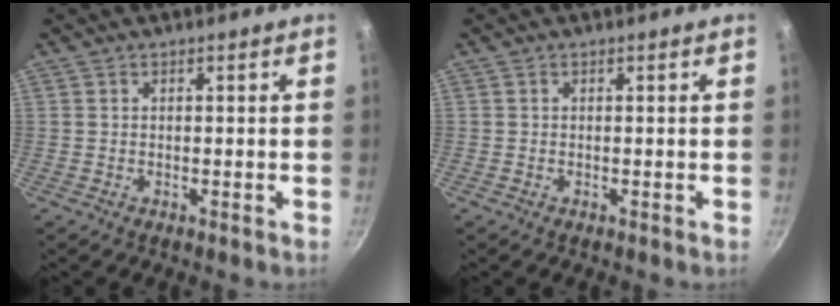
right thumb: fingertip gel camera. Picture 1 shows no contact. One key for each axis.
{"total": 0.0}